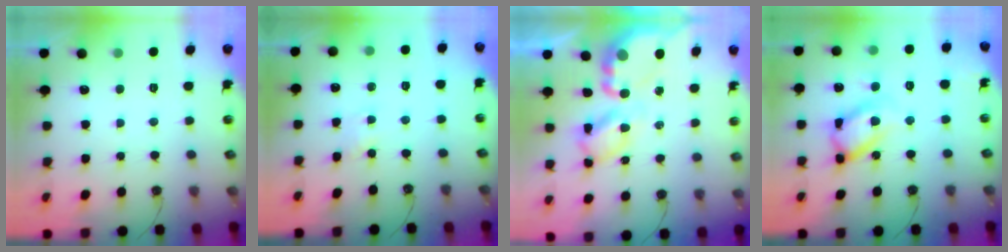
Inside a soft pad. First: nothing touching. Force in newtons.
{"total": 1.9, "press": 1.9, "slide": 0.3}
{"total": 12.0, "press": 11.9, "slide": 0.7}
{"total": 15.7, "press": 15.6, "slide": 1.3}